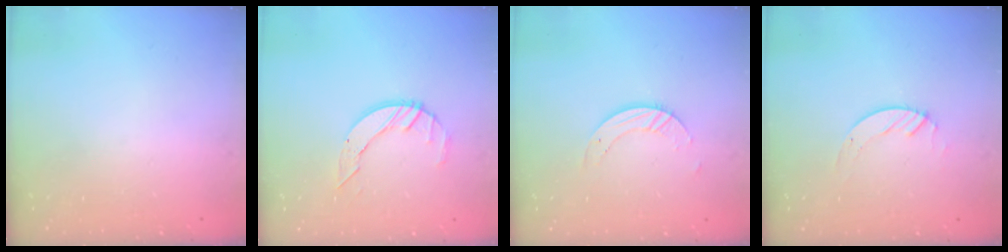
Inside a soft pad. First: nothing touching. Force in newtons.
{"total": 5.7, "press": 5.7, "slide": 0.6}
{"total": 4.6, "press": 4.6, "slide": 0.5}
{"total": 2.4, "press": 2.4, "slide": 0.2}